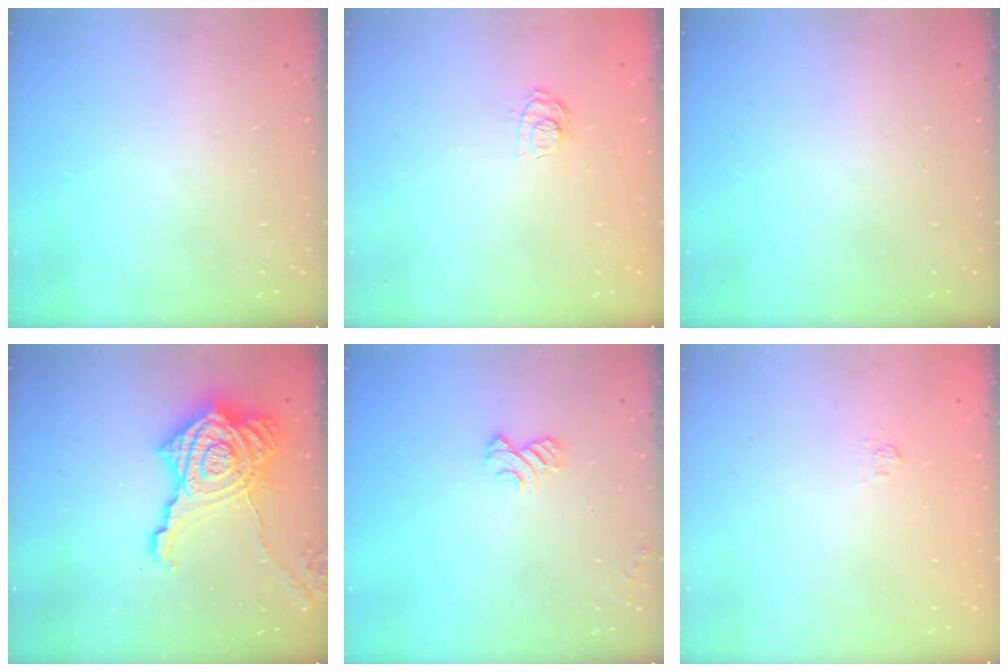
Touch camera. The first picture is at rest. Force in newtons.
{"total": 9.2, "press": 9.1, "slide": 1.4}
{"total": 0.0}
{"total": 25.7, "press": 25.5, "slide": 2.7}
{"total": 5.2, "press": 5.1, "slide": 0.5}
{"total": 2.4, "press": 2.1, "slide": 1.3}